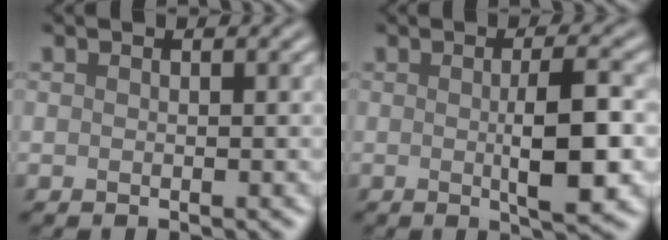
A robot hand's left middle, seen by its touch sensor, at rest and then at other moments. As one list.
[{"total": 5.1, "force": [-0.3, 1.0, 5.0], "torque": [-0.079, 0.000, -0.003]}]